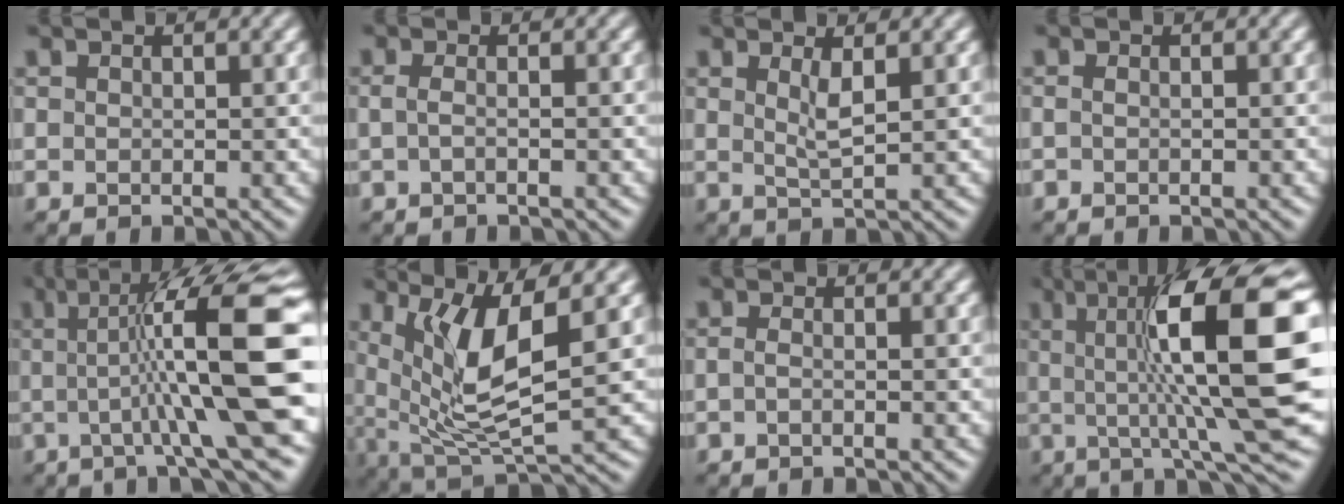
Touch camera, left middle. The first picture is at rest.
{"total": 1.2, "force": [-0.7, 0.3, 0.9], "torque": [-0.015, -0.006, -0.017]}
{"total": 1.9, "force": [0.2, 0.5, 1.9], "torque": [-0.029, -0.001, 0.007]}
{"total": 0.6, "force": [-0.6, 0.0, 0.2], "torque": [-0.005, -0.002, -0.005]}
{"total": 12.5, "force": [-0.2, 2.1, 12.3], "torque": [-0.157, 0.018, -0.006]}
{"total": 7.7, "force": [1.2, 2.4, 7.2], "torque": [-0.141, -0.008, 0.031]}
{"total": 1.0, "force": [-0.8, 0.2, 0.6], "torque": [-0.007, -0.006, -0.017]}
{"total": 13.8, "force": [1.4, 2.8, 13.4], "torque": [-0.188, 0.013, 0.023]}